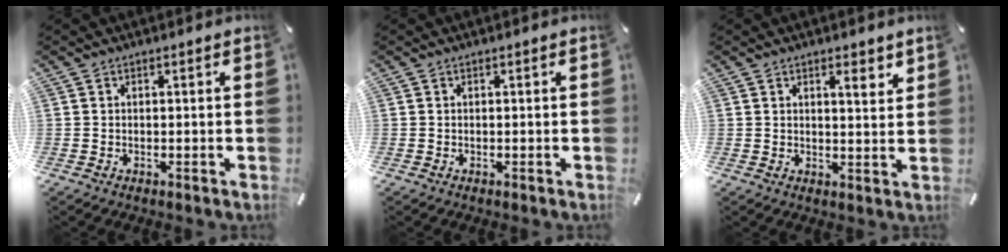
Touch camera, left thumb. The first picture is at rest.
{"total": 0.0}
{"total": 3.6, "force": [2.6, 0.9, 2.3], "torque": [-0.025, -0.018, 0.039]}